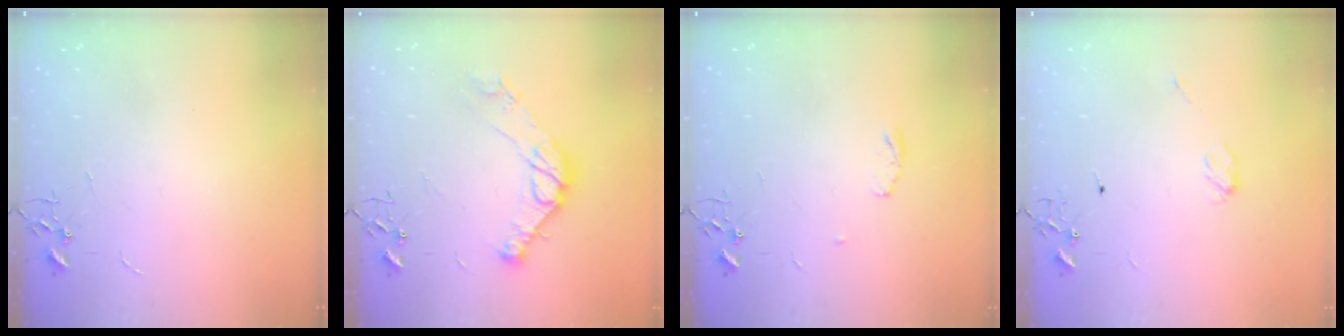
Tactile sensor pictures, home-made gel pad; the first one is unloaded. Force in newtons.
{"total": 13.0, "press": 13.0, "slide": 0.8}
{"total": 4.0, "press": 3.9, "slide": 0.6}
{"total": 3.9, "press": 3.9, "slide": 0.2}